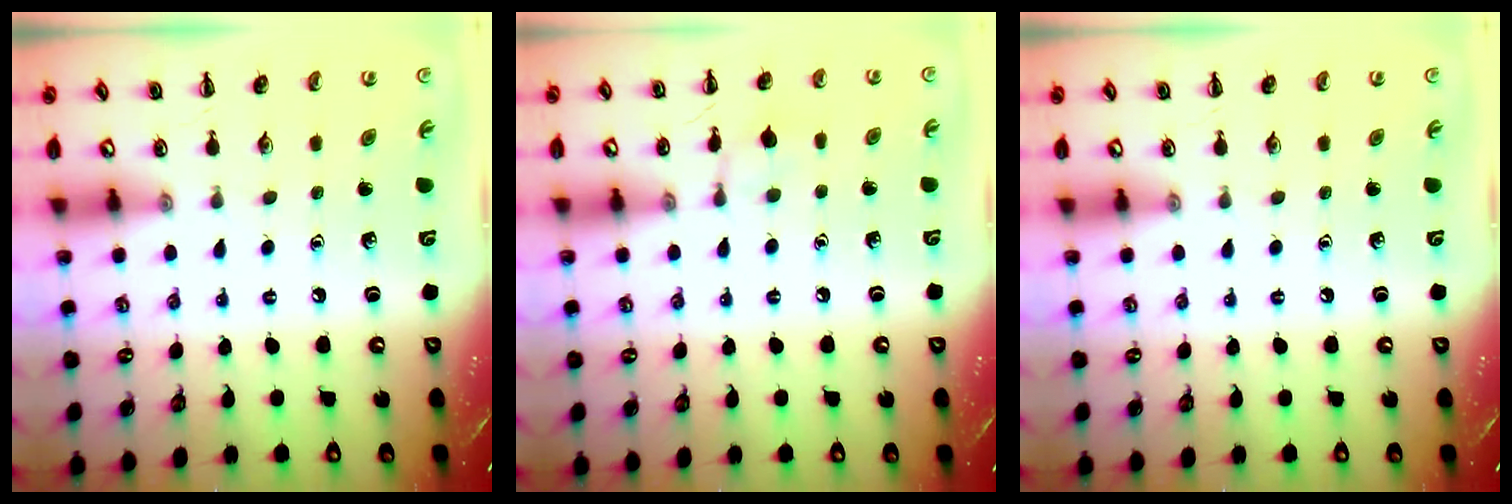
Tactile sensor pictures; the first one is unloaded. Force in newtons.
{"total": 5.4, "press": 5.1, "slide": 1.9}
{"total": 0.0}